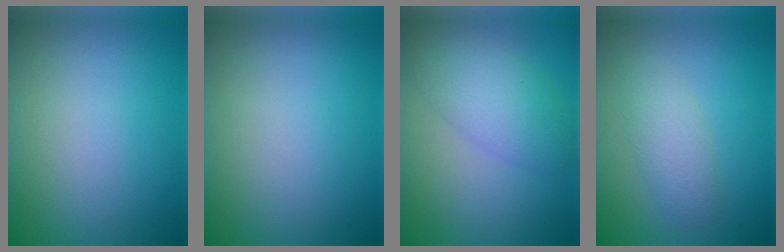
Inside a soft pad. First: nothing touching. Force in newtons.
{"total": 0.0}
{"total": 4.7, "press": 4.7, "slide": 0.1}
{"total": 2.5, "press": 2.5, "slide": 0.1}